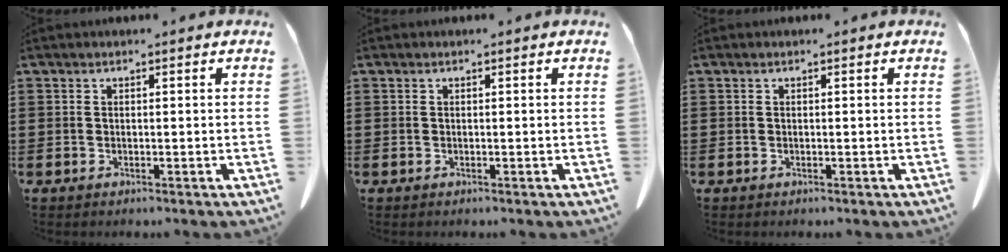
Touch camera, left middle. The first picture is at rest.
{"total": 0.0}
{"total": 0.0}